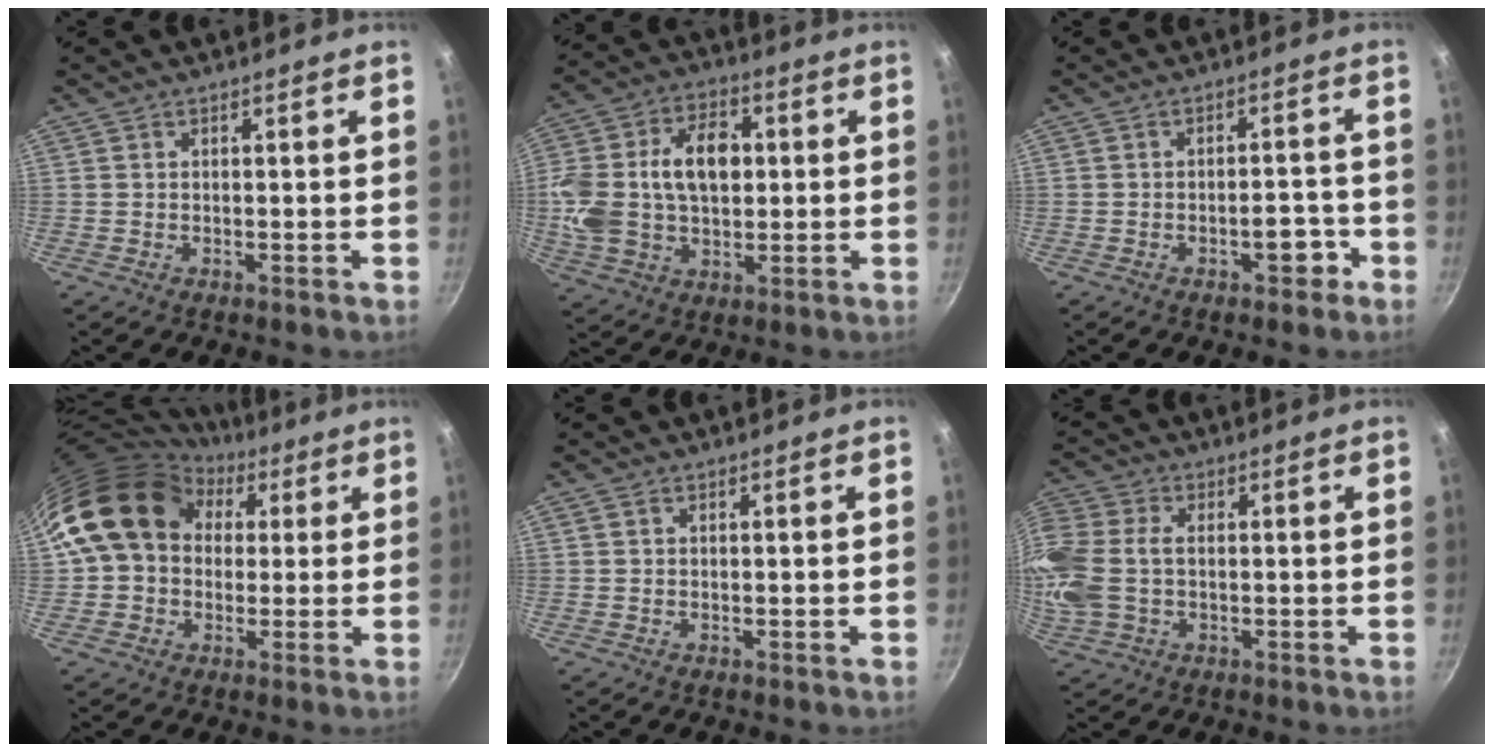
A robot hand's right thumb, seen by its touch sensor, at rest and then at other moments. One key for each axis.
{"total": 21.7, "fx": 2.6, "fy": 14.7, "fz": 15.7, "tx": -0.289, "ty": 0.026, "tz": 0.043}
{"total": 4.6, "fx": -2.3, "fy": 2.3, "fz": 3.2, "tx": -0.017, "ty": 0.026, "tz": -0.028}
{"total": 16.4, "fx": 4.6, "fy": 12.9, "fz": 9.0, "tx": -0.126, "ty": 0.025, "tz": 0.069}
{"total": 0.5, "fx": 0.2, "fy": 0.4, "fz": 0.3, "tx": -0.006, "ty": 0.002, "tz": 0.004}
{"total": 14.9, "fx": 0.5, "fy": 10.6, "fz": 10.4, "tx": -0.255, "ty": 0.020, "tz": 0.002}